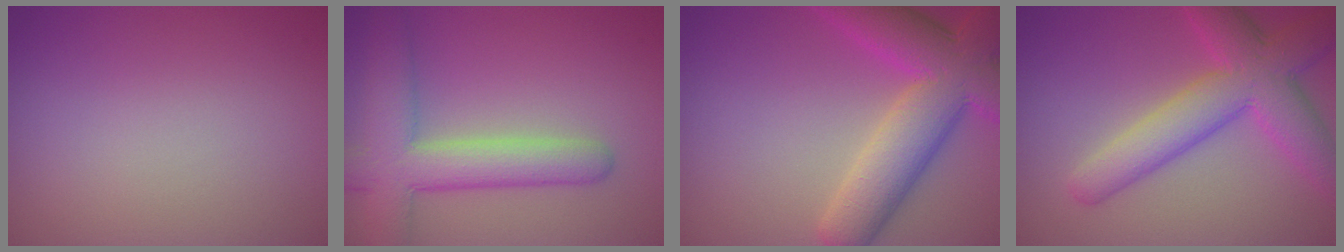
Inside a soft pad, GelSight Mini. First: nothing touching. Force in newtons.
{"total": 6.8, "press": 6.8, "slide": 0.4}
{"total": 9.5, "press": 9.4, "slide": 0.5}
{"total": 7.5, "press": 7.5, "slide": 0.2}